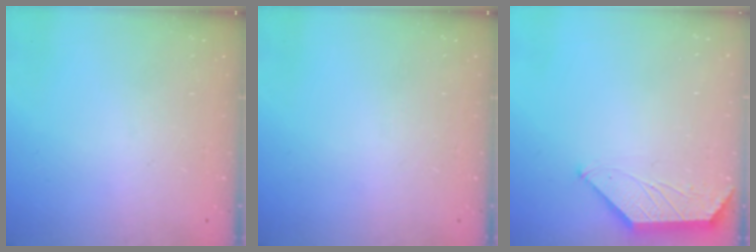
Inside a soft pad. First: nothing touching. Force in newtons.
{"total": 0.0}
{"total": 1.3, "press": 1.2, "slide": 0.3}